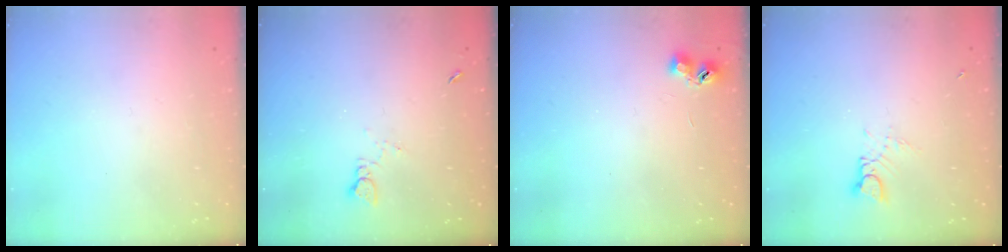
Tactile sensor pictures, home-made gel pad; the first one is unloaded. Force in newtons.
{"total": 2.1, "press": 2.1, "slide": 0.3}
{"total": 5.7, "press": 5.6, "slide": 0.9}
{"total": 2.9, "press": 2.9, "slide": 0.3}